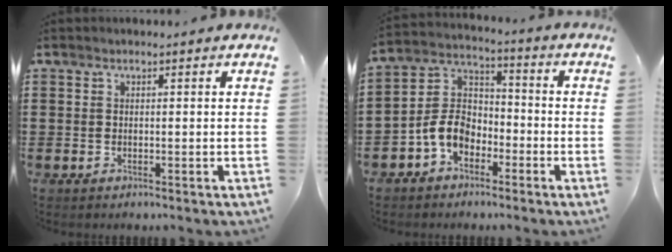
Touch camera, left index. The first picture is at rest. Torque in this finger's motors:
{"motor_torque": [1.49, 0.64, 0.35, 0.10]}